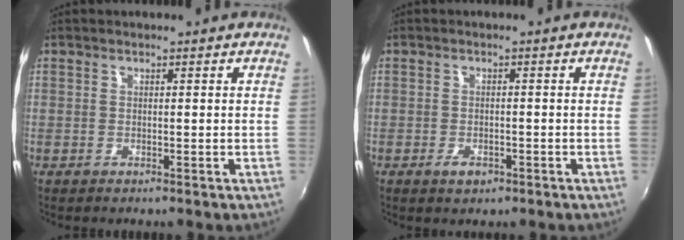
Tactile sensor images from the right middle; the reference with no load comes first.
{"total": 2.4, "force": [-1.4, 1.4, 1.5], "torque": [-0.028, -0.003, -0.023]}